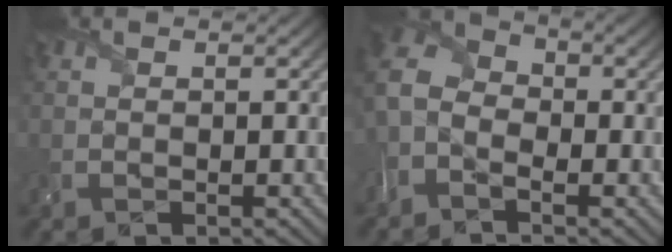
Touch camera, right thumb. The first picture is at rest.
{"total": 5.9, "force": [-2.7, 4.0, 3.5], "torque": [-0.092, -0.005, -0.074]}